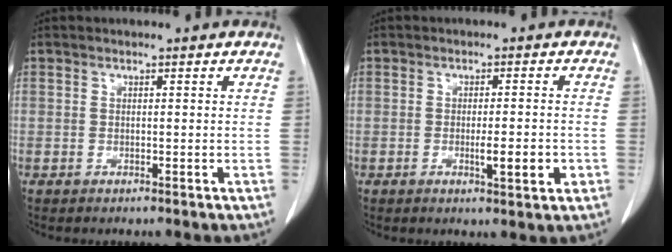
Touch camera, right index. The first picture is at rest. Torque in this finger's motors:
{"motor_torque": [0.12, -0.04, 0.20, 0.04]}